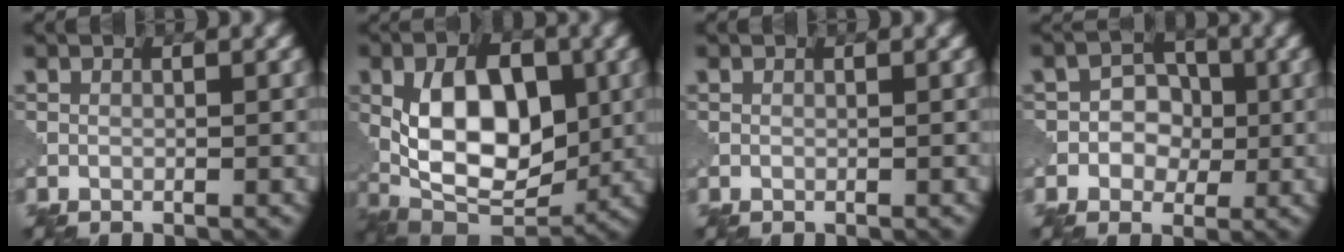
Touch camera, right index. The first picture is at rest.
{"total": 11.3, "force": [0.5, 6.6, 9.1], "torque": [-0.157, -0.003, 0.005]}
{"total": 0.0}
{"total": 3.6, "force": [-0.3, 3.0, 1.8], "torque": [-0.009, 0.000, -0.026]}